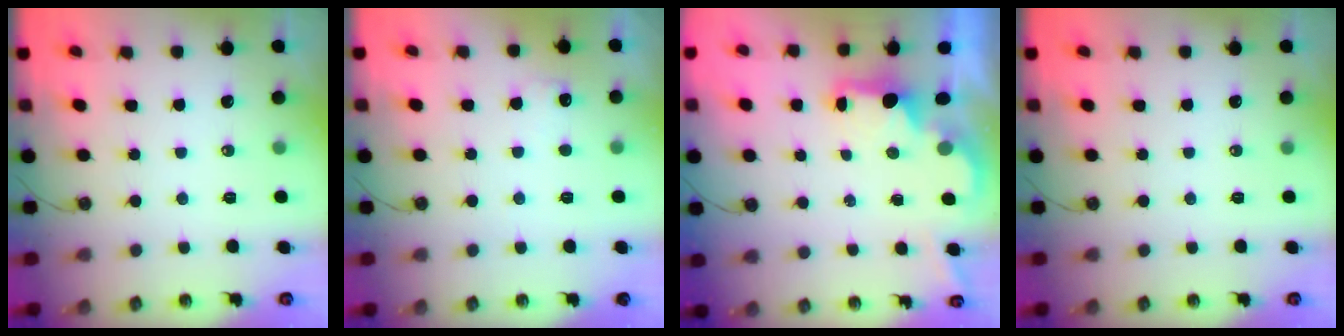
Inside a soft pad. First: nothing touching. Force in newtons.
{"total": 5.1, "press": 5.0, "slide": 1.0}
{"total": 1.9, "press": 1.8, "slide": 0.7}
{"total": 0.0}